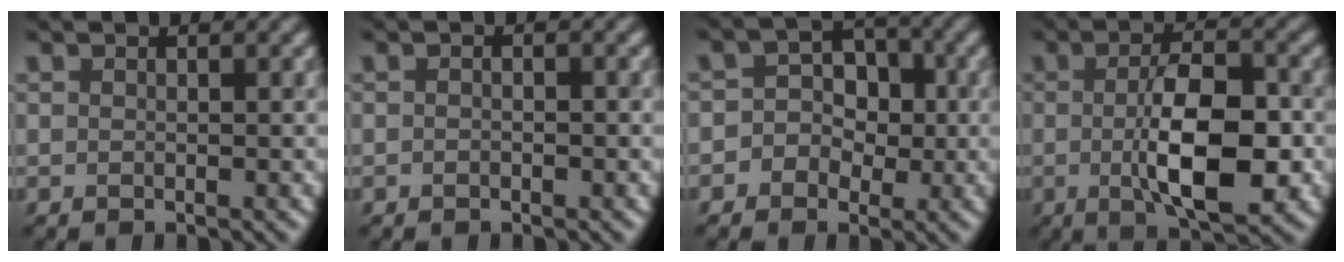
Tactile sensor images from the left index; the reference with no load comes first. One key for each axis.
{"total": 0.7, "fx": -0.1, "fy": 0.3, "fz": 0.7, "tx": -0.010, "ty": -0.004, "tz": -0.007}
{"total": 4.0, "fx": -0.6, "fy": 3.6, "fz": 1.8, "tx": 0.009, "ty": 0.015, "tz": -0.032}
{"total": 8.2, "fx": -1.0, "fy": 3.0, "fz": 7.6, "tx": -0.125, "ty": -0.005, "tz": -0.017}